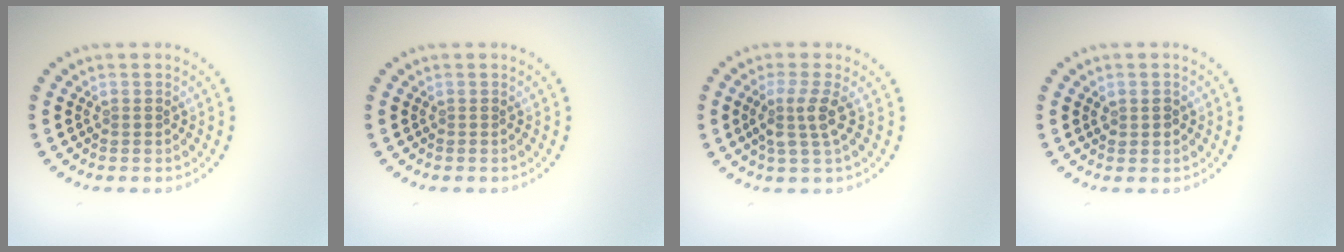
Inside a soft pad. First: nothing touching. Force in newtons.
{"total": 0.0}
{"total": 2.7, "press": 2.2, "slide": 1.6}
{"total": 1.4, "press": 1.3, "slide": 0.4}